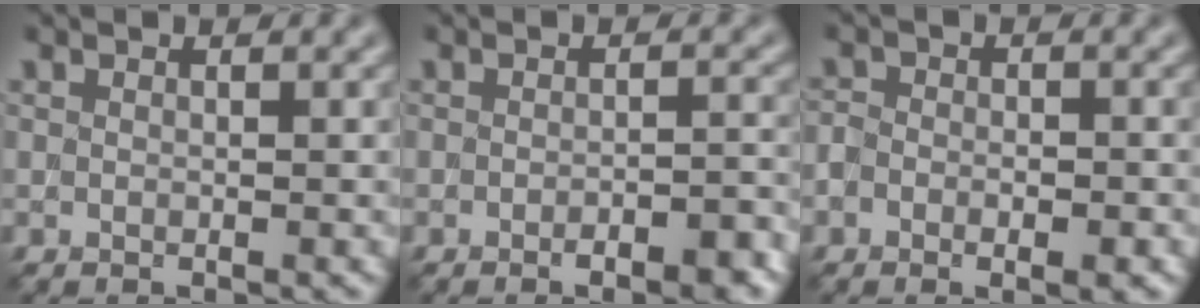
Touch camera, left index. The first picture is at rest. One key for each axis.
{"total": 3.5, "fx": -2.0, "fy": 0.9, "fz": 2.7, "tx": -0.034, "ty": 0.006, "tz": -0.025}
{"total": 3.2, "fx": -1.4, "fy": 1.9, "fz": 2.1, "tx": -0.024, "ty": 0.004, "tz": -0.019}